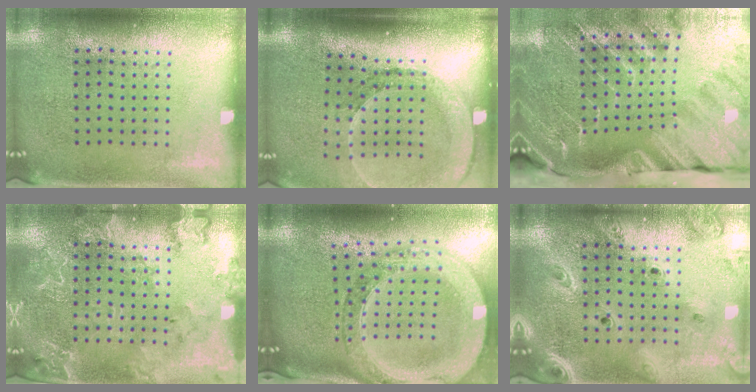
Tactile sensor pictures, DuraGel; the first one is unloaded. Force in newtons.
{"total": 2.8, "press": 2.1, "slide": 1.9}
{"total": 4.3, "press": 3.3, "slide": 2.7}
{"total": 2.3, "press": 2.2, "slide": 0.4}
{"total": 3.0, "press": 2.4, "slide": 1.7}
{"total": 2.7, "press": 2.3, "slide": 1.4}